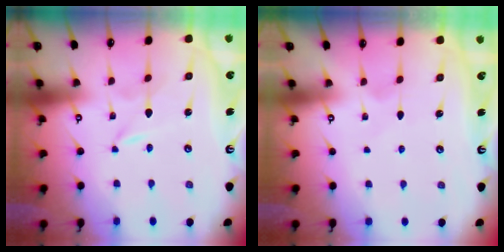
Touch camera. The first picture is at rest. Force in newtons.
{"total": 2.6, "press": 2.6, "slide": 0.4}